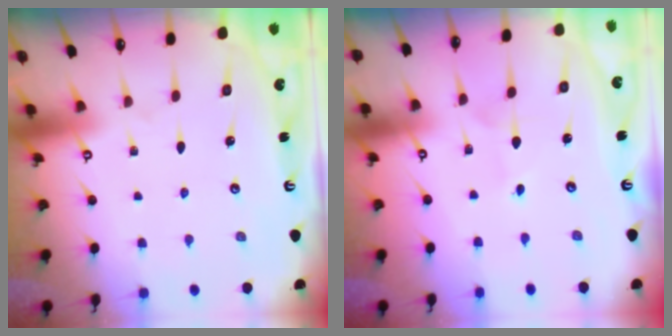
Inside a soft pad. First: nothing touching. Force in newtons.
{"total": 2.7, "press": 2.7, "slide": 0.3}